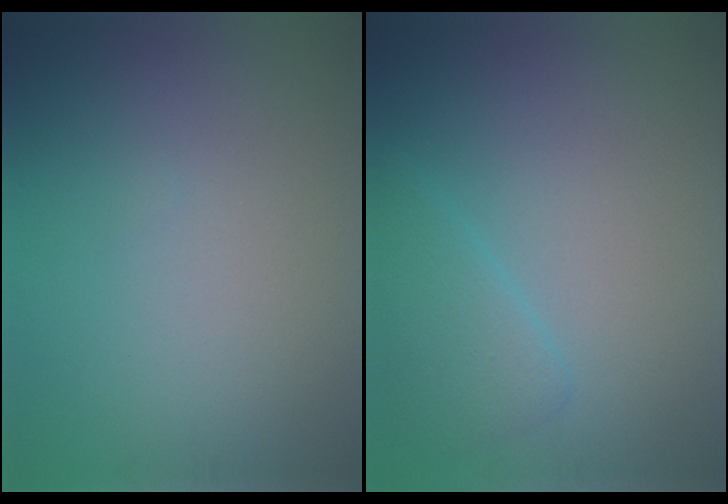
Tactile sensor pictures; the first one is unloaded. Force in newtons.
{"total": 2.6, "press": 2.6, "slide": 0.1}